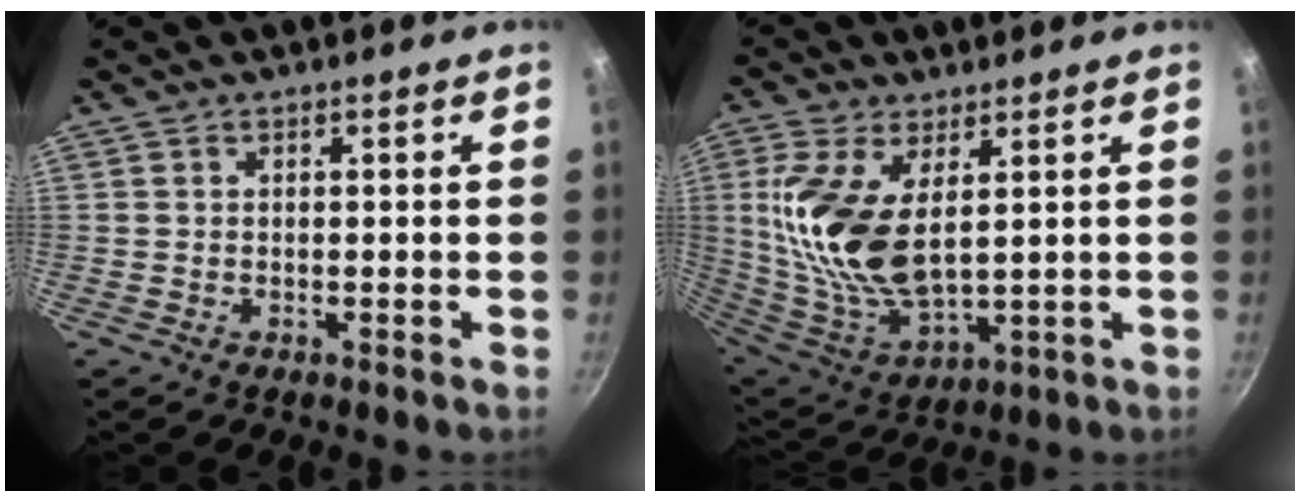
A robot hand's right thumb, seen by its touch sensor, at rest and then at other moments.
{"total": 16.7, "force": [3.9, 8.3, 14.0], "torque": [-0.283, -0.028, 0.087]}